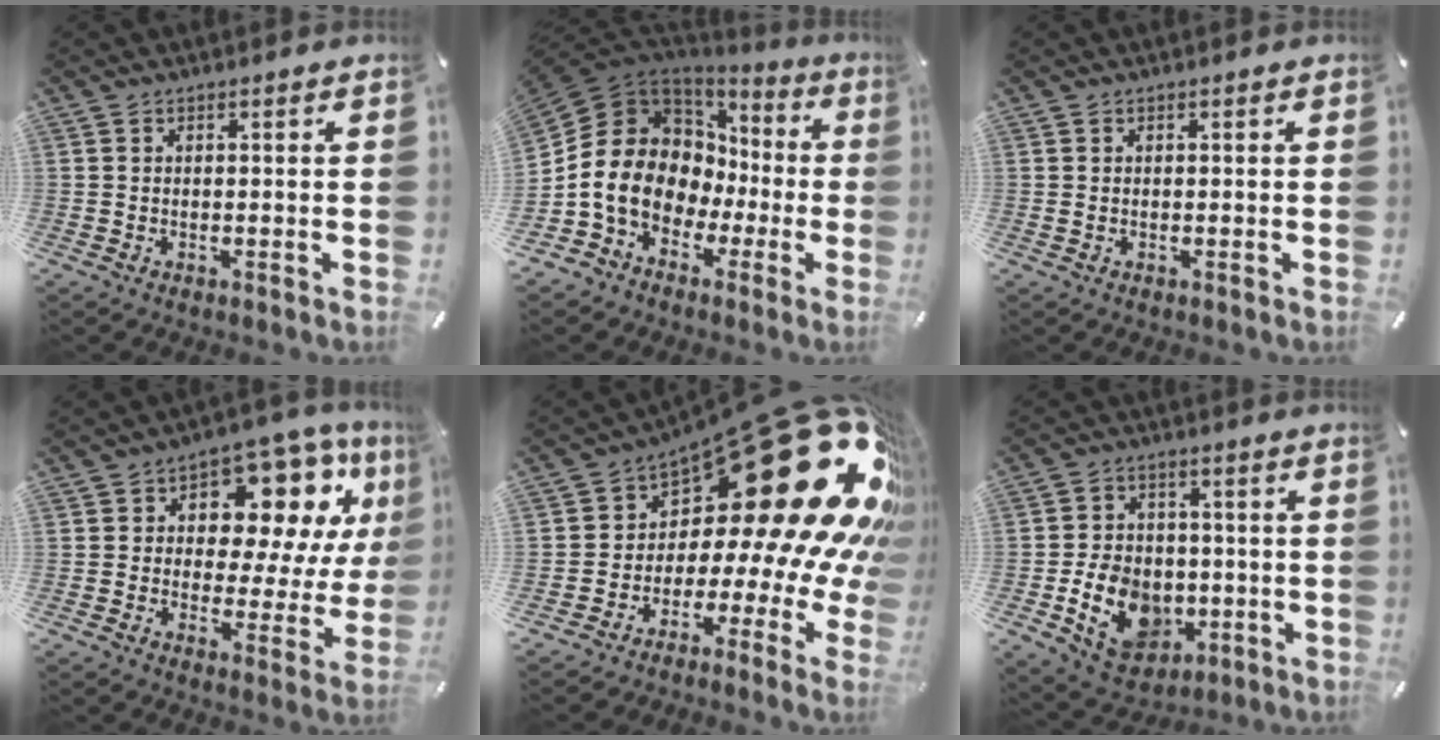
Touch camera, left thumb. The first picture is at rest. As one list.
[{"total": 13.8, "force": [-2.4, 12.0, 6.4], "torque": [-0.145, -0.014, -0.046]}, {"total": 0.7, "force": [-0.1, 0.5, 0.5], "torque": [-0.008, 0.001, -0.003]}, {"total": 14.0, "force": [7.8, 8.1, 8.4], "torque": [-0.123, -0.061, 0.135]}, {"total": 33.4, "force": [13.1, 15.1, 26.7], "torque": [-0.367, -0.138, 0.265]}, {"total": 13.4, "force": [-3.1, 10.5, 7.7], "torque": [-0.146, 0.015, -0.049]}]